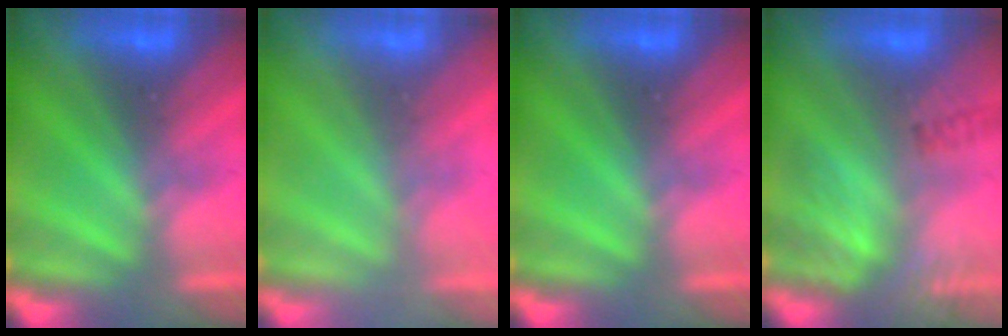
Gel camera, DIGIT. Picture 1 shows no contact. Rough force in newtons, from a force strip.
{"total": 2.1}
{"total": 0.0}
{"total": 13.7}